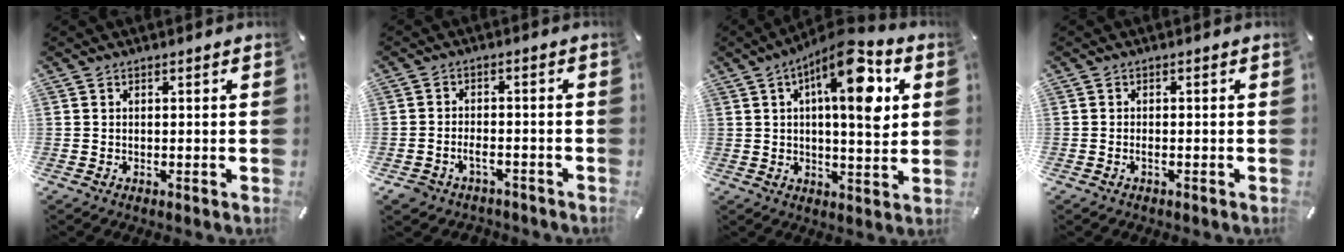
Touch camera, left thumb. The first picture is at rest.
{"total": 4.2, "force": [-2.5, 3.0, 1.7], "torque": [-0.040, 0.009, -0.048]}
{"total": 16.0, "force": [6.4, 5.5, 13.6], "torque": [-0.203, -0.027, 0.097]}
{"total": 1.1, "force": [-0.6, 0.5, 0.7], "torque": [-0.016, 0.000, -0.012]}